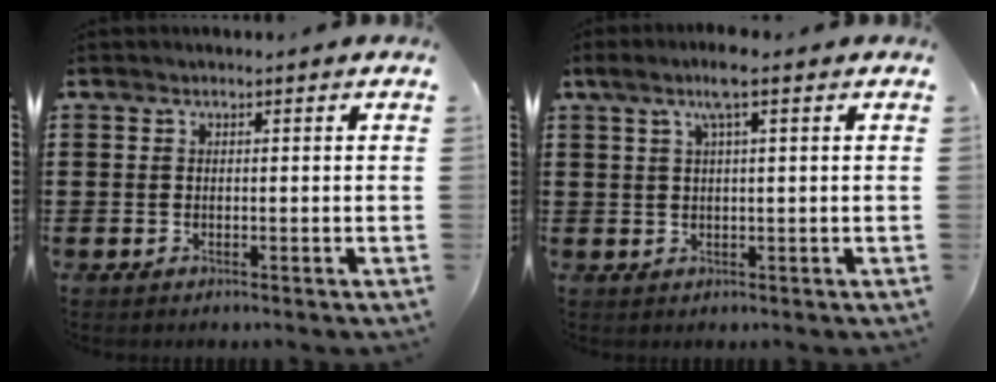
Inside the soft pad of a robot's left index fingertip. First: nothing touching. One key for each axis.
{"total": 4.1, "fx": 2.0, "fy": 0.2, "fz": 3.6, "tx": -0.074, "ty": 0.005, "tz": 0.033}